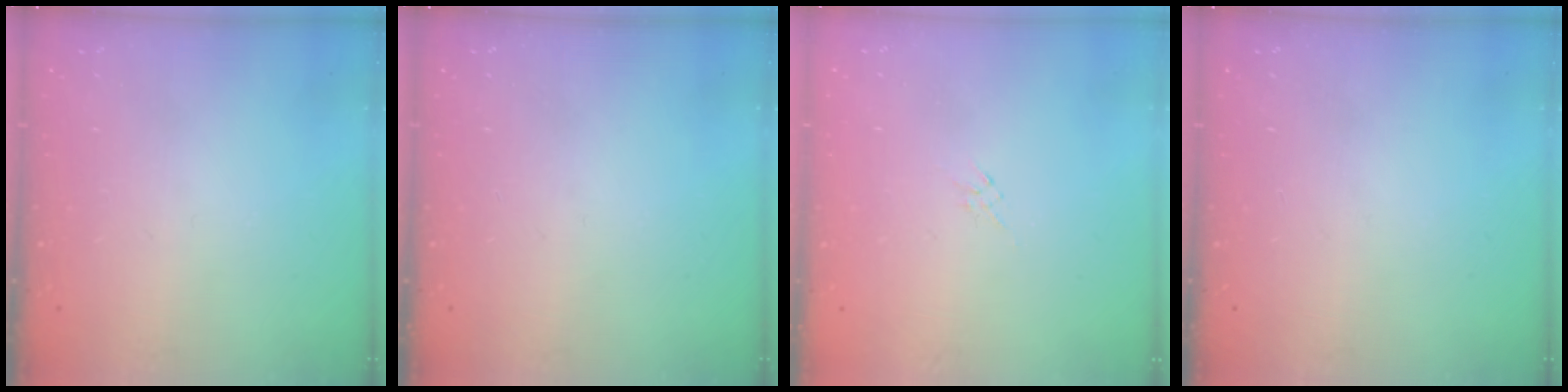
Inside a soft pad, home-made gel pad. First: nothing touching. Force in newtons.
{"total": 0.0}
{"total": 3.1, "press": 3.0, "slide": 0.7}
{"total": 0.0}